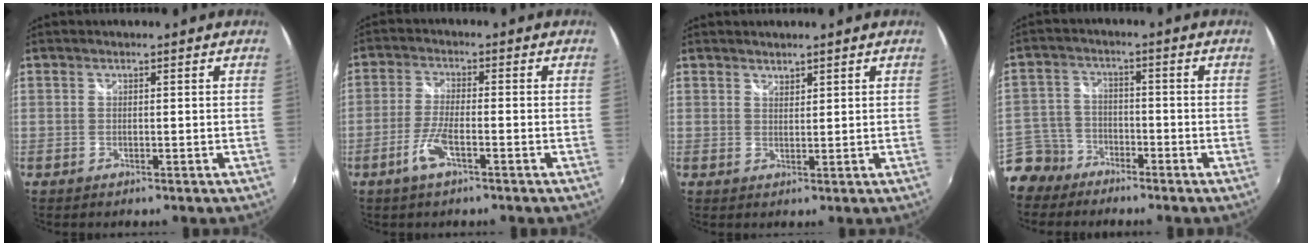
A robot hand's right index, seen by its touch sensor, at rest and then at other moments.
{"total": 5.6, "force": [-3.0, 1.2, 4.6], "torque": [-0.106, -0.003, -0.059]}
{"total": 1.5, "force": [1.3, 0.5, 0.2], "torque": [0.000, 0.001, 0.023]}
{"total": 7.8, "force": [-5.7, 5.2, 1.3], "torque": [-0.046, 0.016, -0.112]}